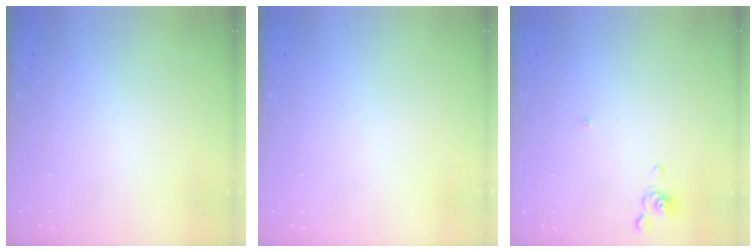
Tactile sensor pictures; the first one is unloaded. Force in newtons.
{"total": 0.0}
{"total": 0.0}